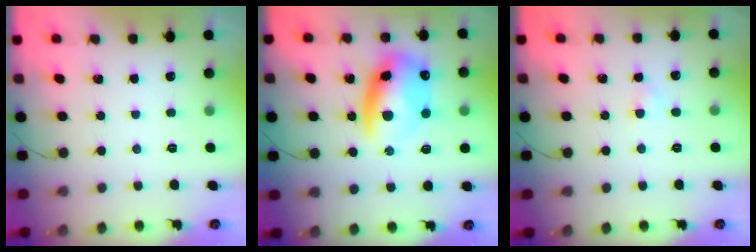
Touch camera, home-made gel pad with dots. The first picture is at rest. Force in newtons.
{"total": 14.4, "press": 14.0, "slide": 3.4}
{"total": 2.7, "press": 2.4, "slide": 1.1}